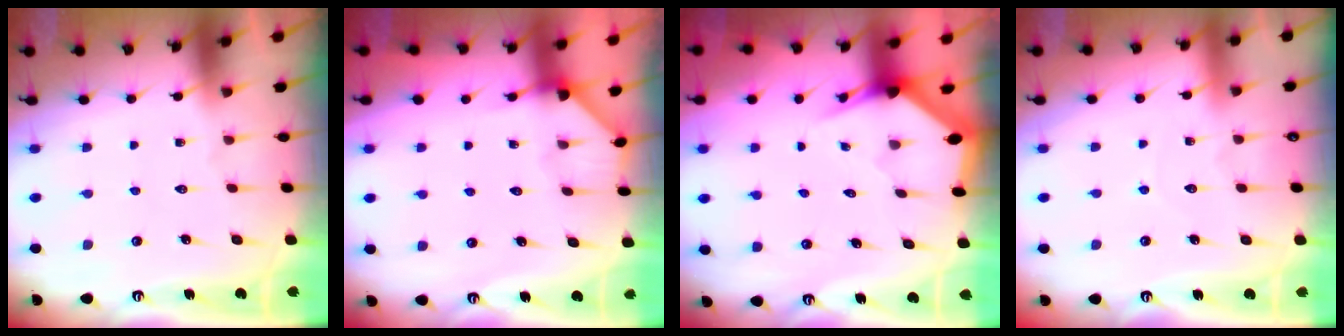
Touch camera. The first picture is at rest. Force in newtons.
{"total": 2.5, "press": 2.5, "slide": 0.2}
{"total": 3.0, "press": 3.0, "slide": 0.2}
{"total": 3.2, "press": 3.2, "slide": 0.3}